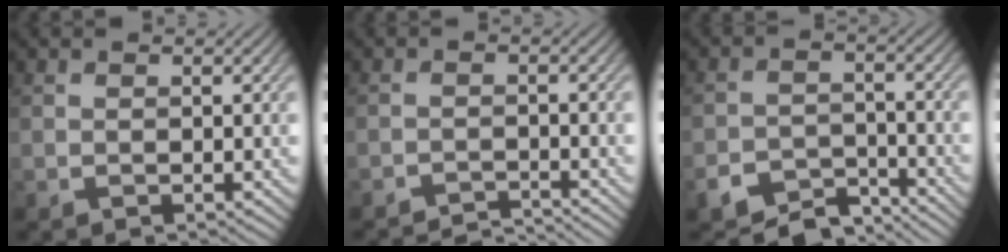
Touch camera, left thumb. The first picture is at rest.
{"total": 4.1, "force": [-3.9, 0.2, 1.0], "torque": [-0.021, 0.004, -0.071]}
{"total": 6.6, "force": [-5.6, 2.6, 2.2], "torque": [-0.034, -0.006, -0.103]}